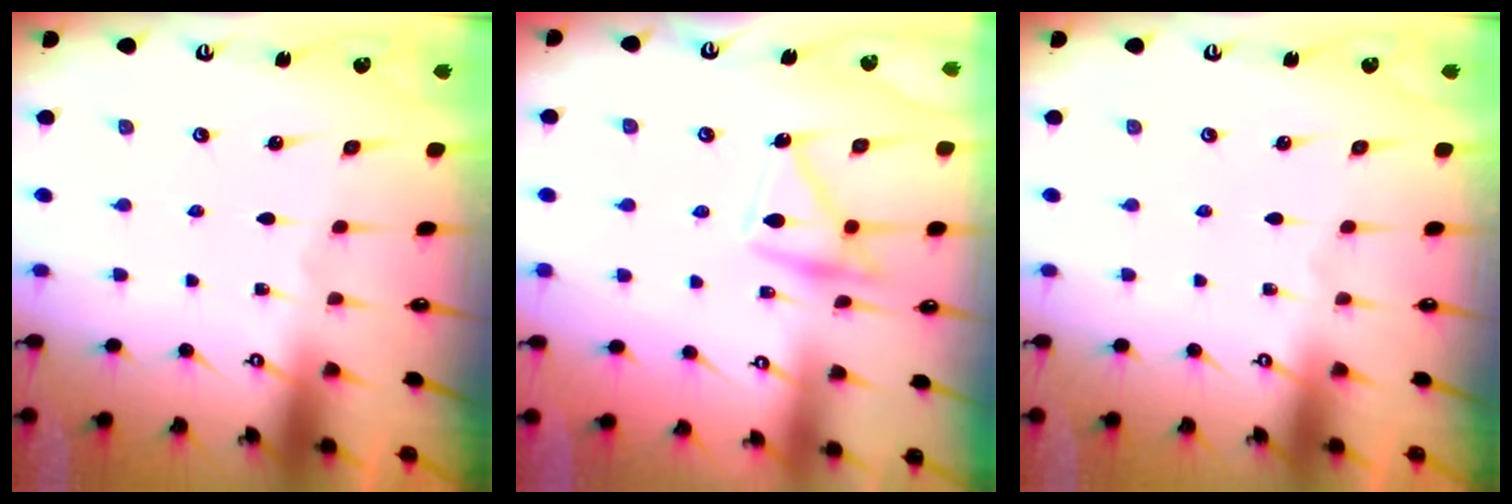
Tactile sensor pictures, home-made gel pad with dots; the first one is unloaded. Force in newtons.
{"total": 16.4, "press": 16.4, "slide": 1.1}
{"total": 0.0}